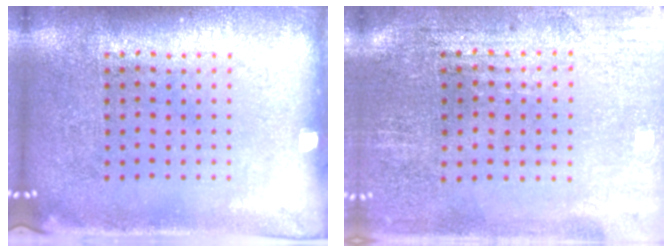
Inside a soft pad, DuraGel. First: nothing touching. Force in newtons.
{"total": 0.6, "press": 0.5, "slide": 0.4}